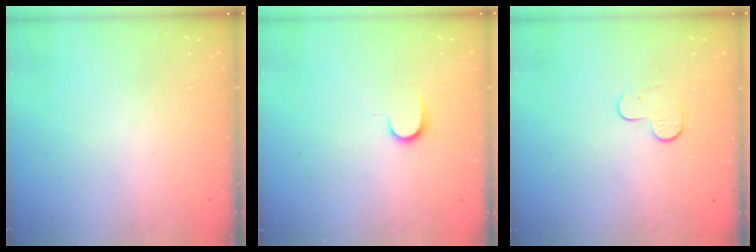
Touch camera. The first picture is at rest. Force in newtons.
{"total": 6.9, "press": 6.9, "slide": 0.8}
{"total": 6.2, "press": 6.1, "slide": 0.6}